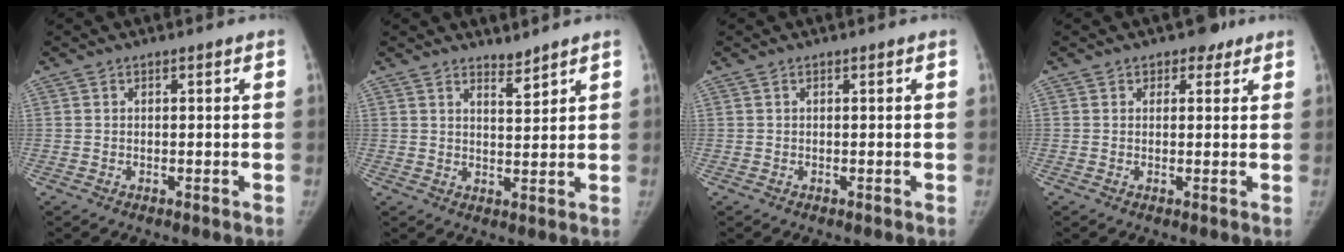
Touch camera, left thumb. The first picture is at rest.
{"total": 2.7, "force": [2.6, 0.3, 0.7], "torque": [-0.005, -0.029, 0.047]}
{"total": 0.0}
{"total": 2.7, "force": [1.8, 1.9, 0.7], "torque": [0.009, -0.006, 0.022]}